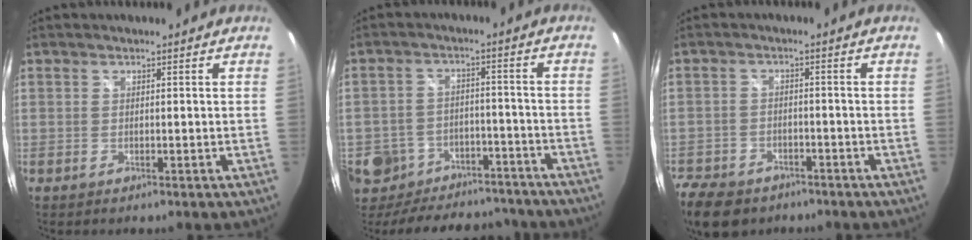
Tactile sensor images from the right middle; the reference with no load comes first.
{"total": 16.7, "force": [-13.0, 9.3, 4.9], "torque": [-0.117, 0.024, -0.167]}
{"total": 11.9, "force": [-7.9, 7.3, 5.1], "torque": [-0.151, -0.016, -0.131]}